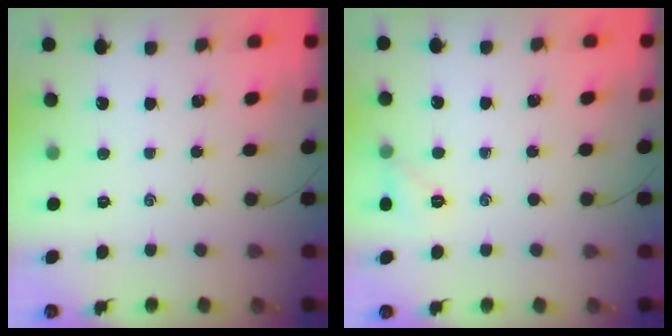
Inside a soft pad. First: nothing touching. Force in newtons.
{"total": 6.1, "press": 5.9, "slide": 1.4}